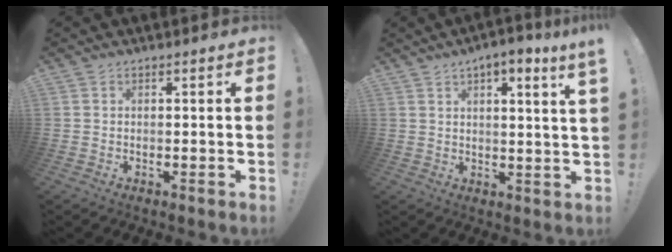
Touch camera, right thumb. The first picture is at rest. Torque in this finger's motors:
{"motor_torque": [-0.43, 0.65, 0.15, 0.33, 0.04]}